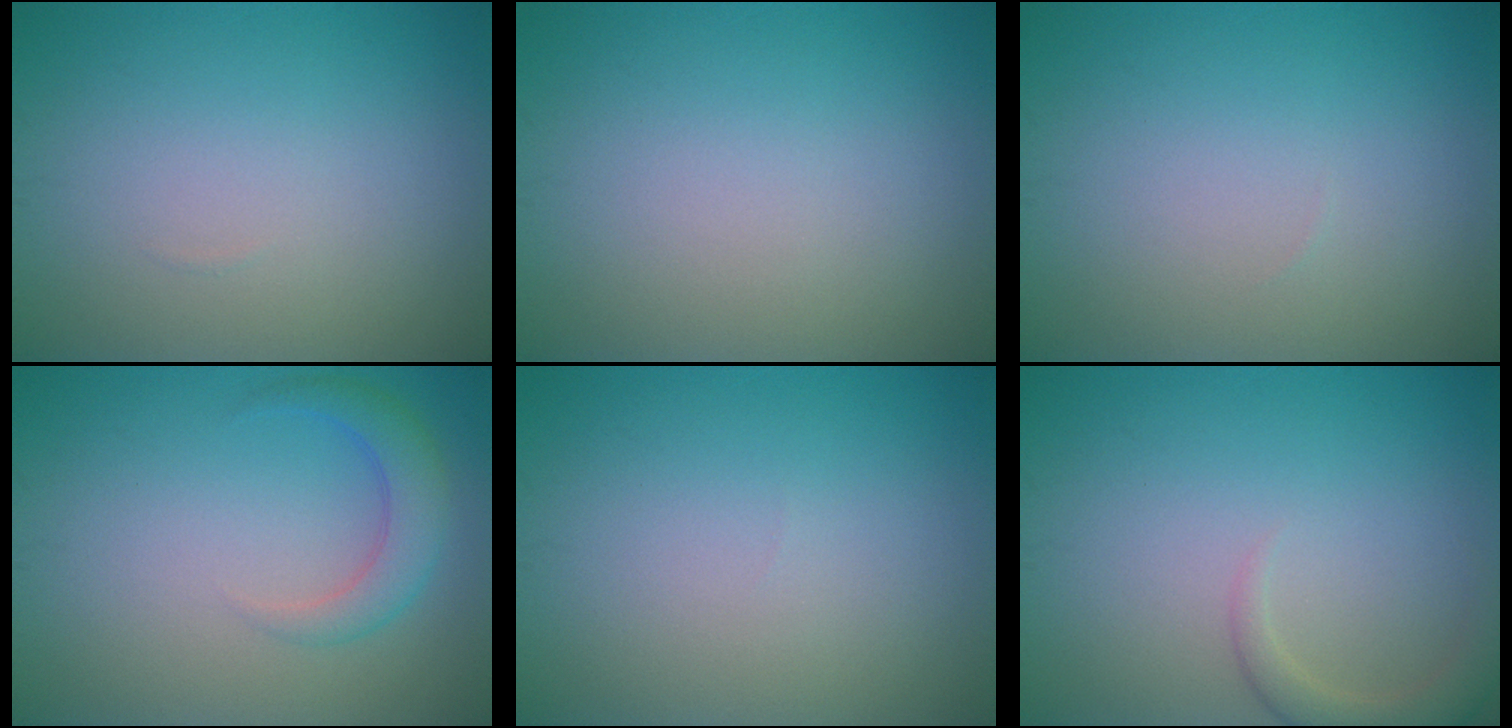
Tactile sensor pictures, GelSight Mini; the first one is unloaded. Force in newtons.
{"total": 0.0}
{"total": 0.0}
{"total": 2.9, "press": 2.9, "slide": 0.2}
{"total": 0.0}
{"total": 2.3, "press": 2.3, "slide": 0.3}